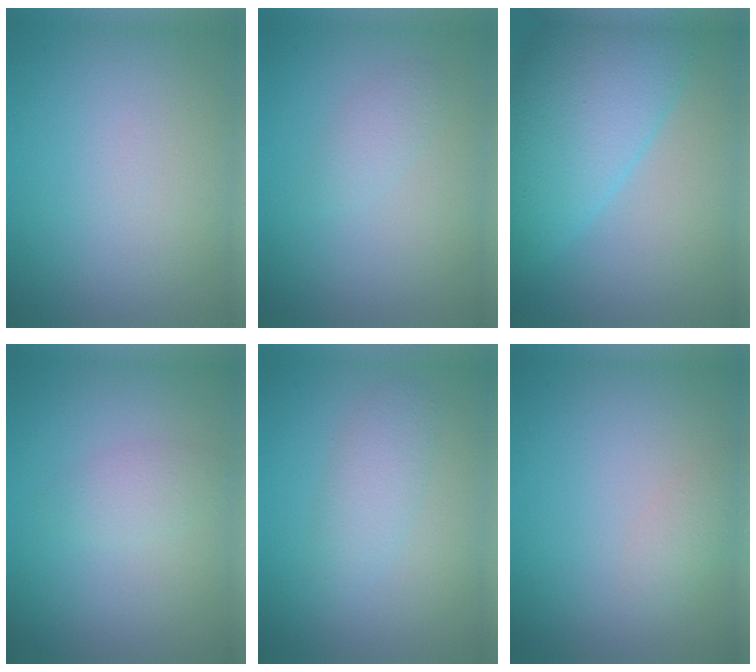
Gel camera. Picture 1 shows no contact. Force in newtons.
{"total": 1.3, "press": 1.3, "slide": 0.1}
{"total": 9.8, "press": 9.8, "slide": 0.4}
{"total": 1.5, "press": 1.5, "slide": 0.1}
{"total": 2.2, "press": 2.2, "slide": 0.2}
{"total": 1.4, "press": 1.4, "slide": 0.1}